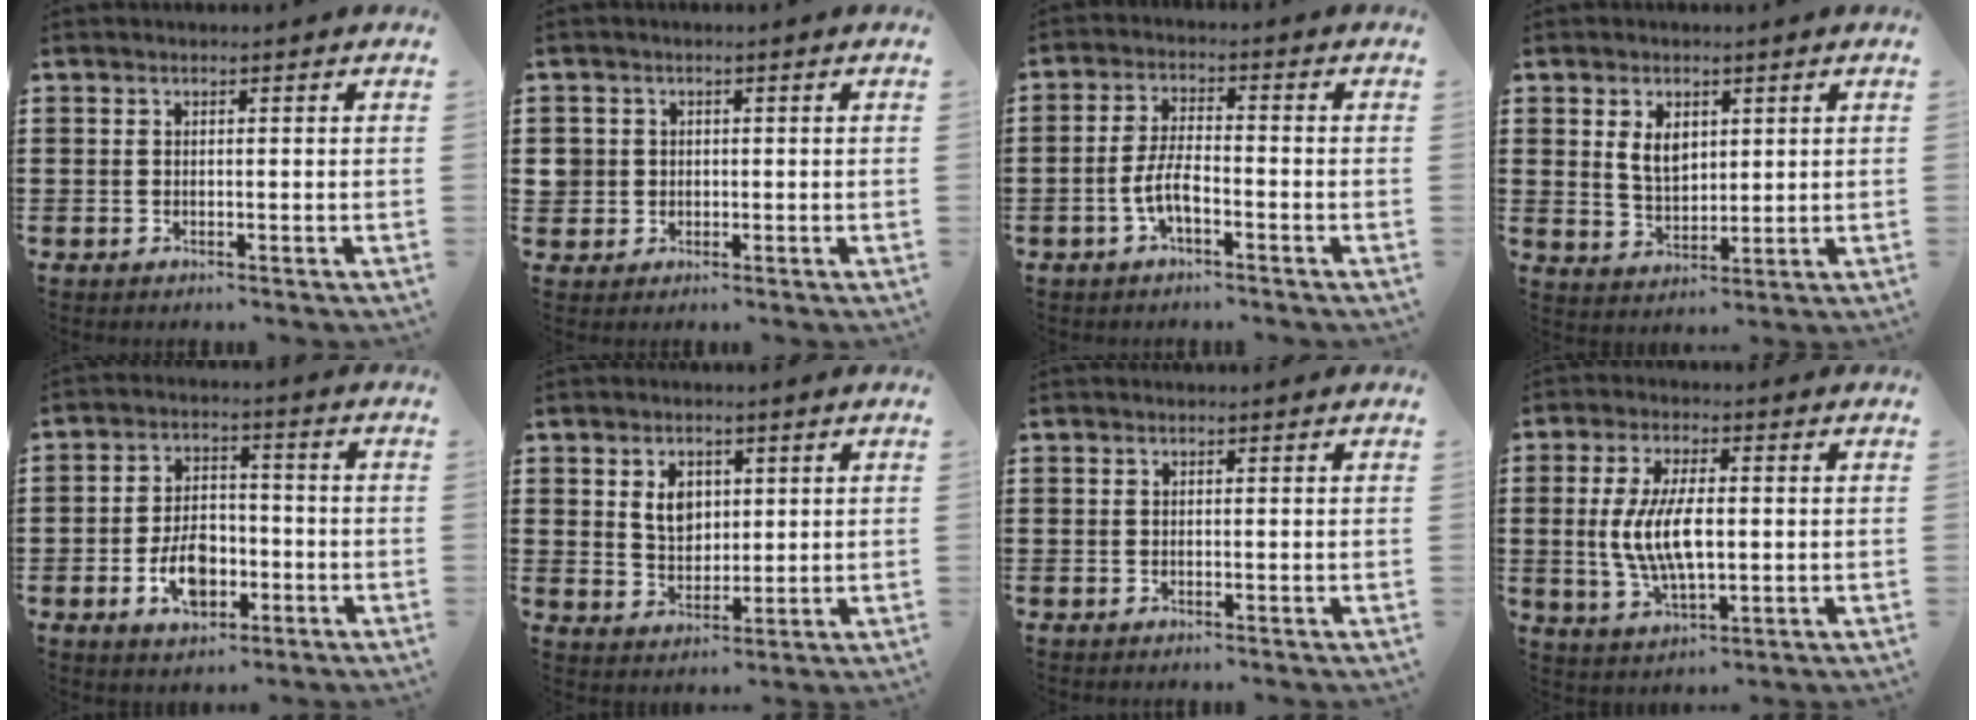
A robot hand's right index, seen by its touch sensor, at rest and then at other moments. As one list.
[{"total": 2.3, "force": [0.0, 2.3, 0.4], "torque": [-0.020, 0.007, -0.003]}, {"total": 5.0, "force": [-2.1, 1.5, 4.3], "torque": [-0.109, -0.006, -0.048]}, {"total": 4.6, "force": [1.7, 2.9, 3.1], "torque": [-0.062, 0.006, 0.028]}, {"total": 7.1, "force": [-2.5, 4.5, 5.0], "torque": [-0.082, 0.003, -0.048]}, {"total": 4.8, "force": [1.5, 3.5, 3.0], "torque": [-0.063, 0.010, 0.024]}, {"total": 0.0}, {"total": 8.7, "force": [0.0, 3.6, 7.9], "torque": [-0.173, -0.001, -0.007]}]